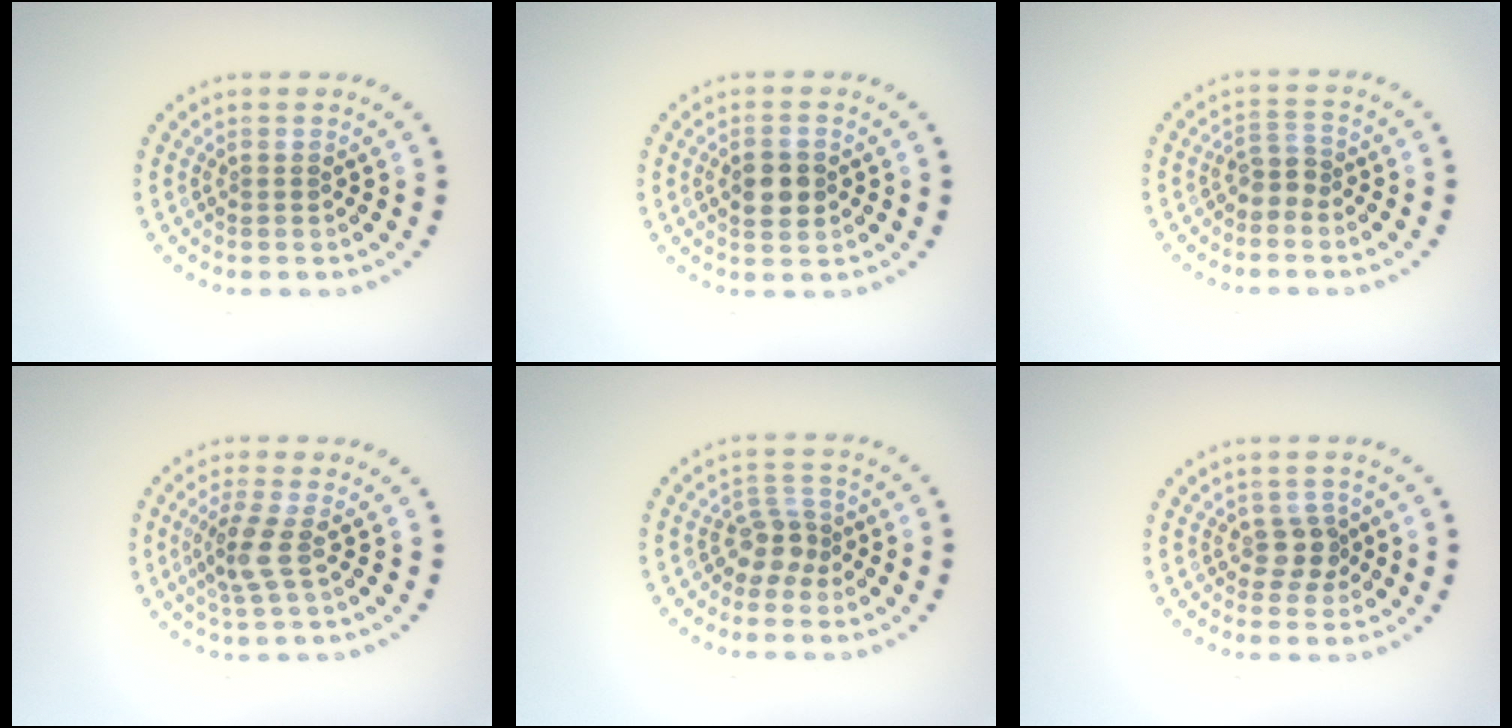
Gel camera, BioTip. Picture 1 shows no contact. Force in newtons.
{"total": 3.0, "press": 3.0, "slide": 0.0}
{"total": 1.9, "press": 1.4, "slide": 1.2}
{"total": 2.6, "press": 2.0, "slide": 1.5}
{"total": 2.4, "press": 1.8, "slide": 1.5}
{"total": 1.8, "press": 1.5, "slide": 1.0}